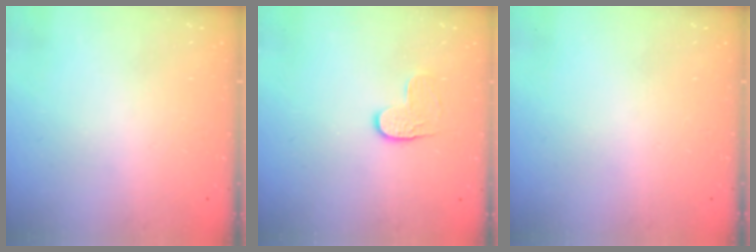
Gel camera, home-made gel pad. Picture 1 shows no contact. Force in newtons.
{"total": 4.7, "press": 4.7, "slide": 0.2}
{"total": 0.0}